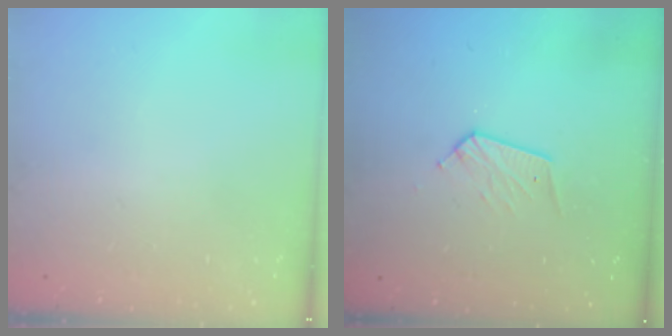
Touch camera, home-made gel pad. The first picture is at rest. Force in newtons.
{"total": 6.9, "press": 6.9, "slide": 0.7}